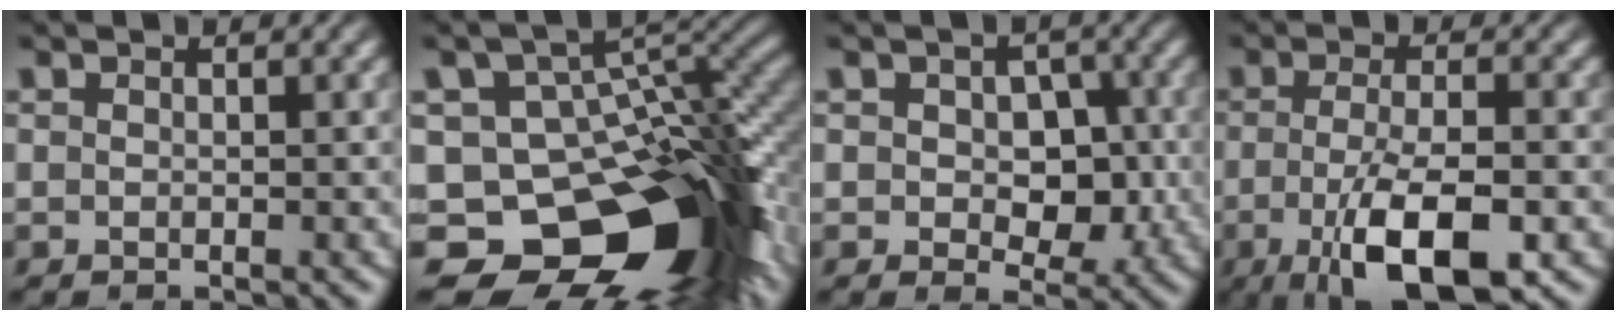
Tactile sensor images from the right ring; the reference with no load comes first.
{"total": 25.7, "force": [-8.6, 17.5, 16.7], "torque": [-0.306, -0.090, -0.102]}
{"total": 5.1, "force": [-0.1, 4.0, 3.2], "torque": [-0.032, -0.009, 0.001]}
{"total": 8.6, "force": [-3.2, 2.7, 7.5], "torque": [-0.128, -0.017, -0.035]}